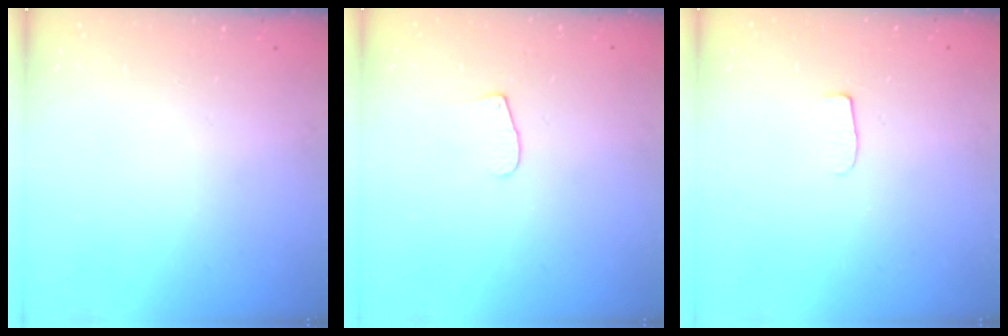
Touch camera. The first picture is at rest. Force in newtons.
{"total": 4.8, "press": 4.8, "slide": 0.4}
{"total": 5.3, "press": 5.3, "slide": 0.5}